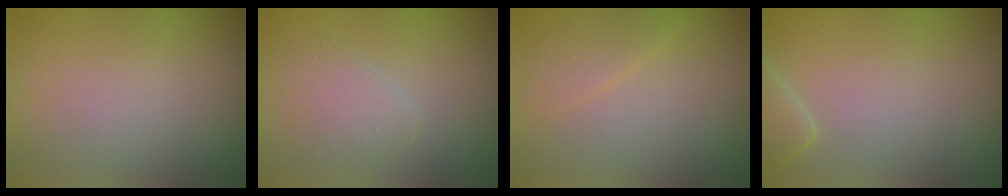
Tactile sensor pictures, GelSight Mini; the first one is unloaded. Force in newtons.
{"total": 2.5, "press": 2.5, "slide": 0.1}
{"total": 1.5, "press": 1.5, "slide": 0.1}
{"total": 2.3, "press": 2.2, "slide": 0.4}